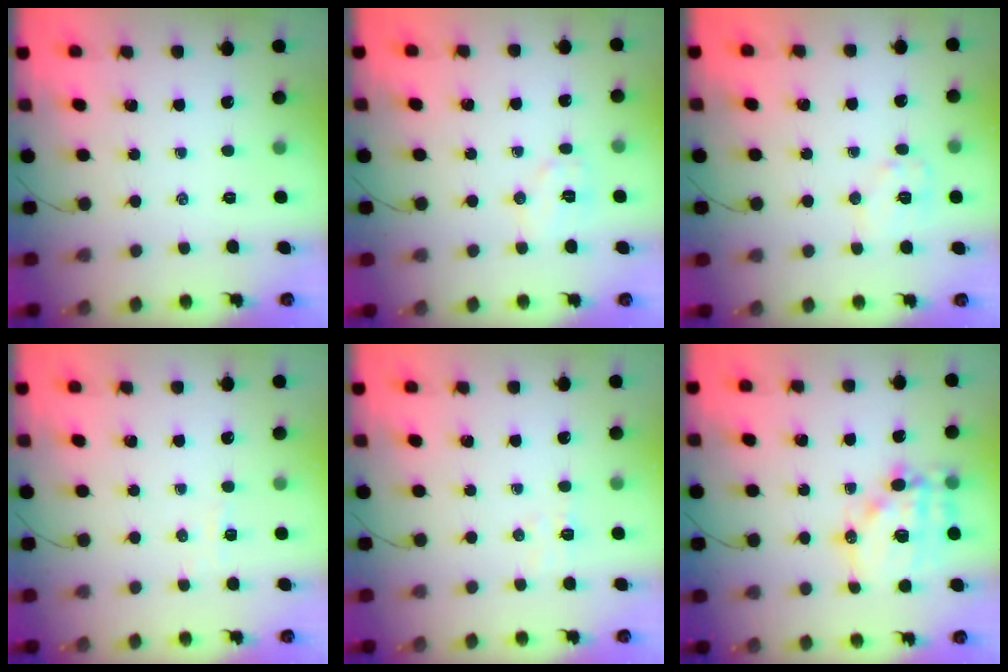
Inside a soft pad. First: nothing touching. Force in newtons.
{"total": 6.0, "press": 5.9, "slide": 1.2}
{"total": 7.1, "press": 7.1, "slide": 0.5}
{"total": 3.4, "press": 3.3, "slide": 0.7}
{"total": 5.1, "press": 5.0, "slide": 1.2}
{"total": 15.6, "press": 15.2, "slide": 3.8}